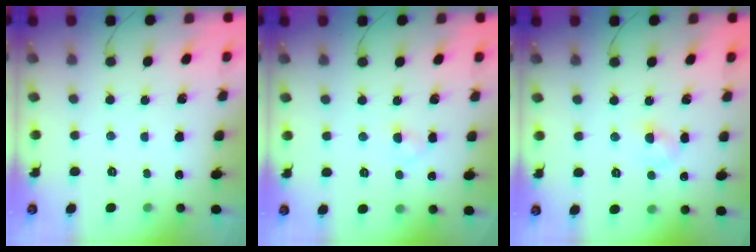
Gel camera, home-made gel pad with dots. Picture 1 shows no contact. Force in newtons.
{"total": 2.2, "press": 2.0, "slide": 0.8}
{"total": 3.5, "press": 3.3, "slide": 1.3}